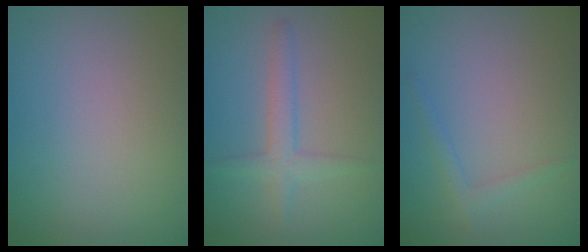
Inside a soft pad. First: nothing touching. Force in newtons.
{"total": 2.3, "press": 2.3, "slide": 0.1}
{"total": 1.3, "press": 1.2, "slide": 0.1}